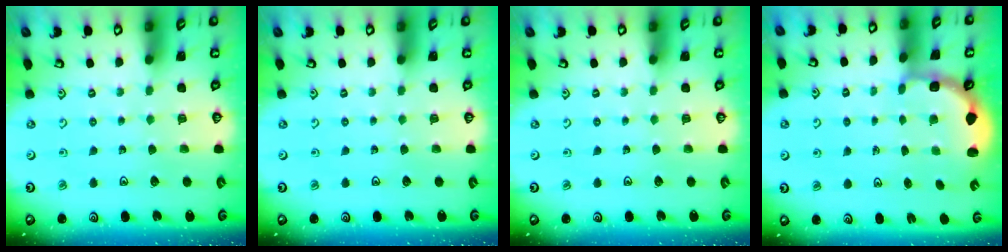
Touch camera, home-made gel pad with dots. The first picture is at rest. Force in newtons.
{"total": 0.0}
{"total": 0.0}
{"total": 2.7, "press": 2.4, "slide": 1.4}